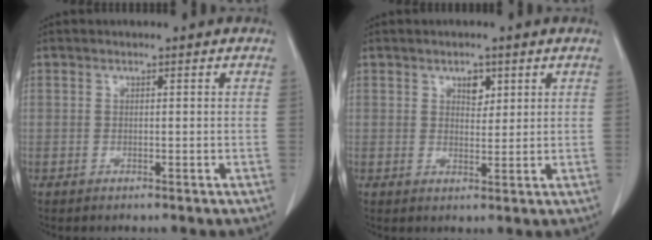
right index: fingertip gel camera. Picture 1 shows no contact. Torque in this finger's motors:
{"motor_torque": [-0.10, 0.13, -0.02, 0.00]}